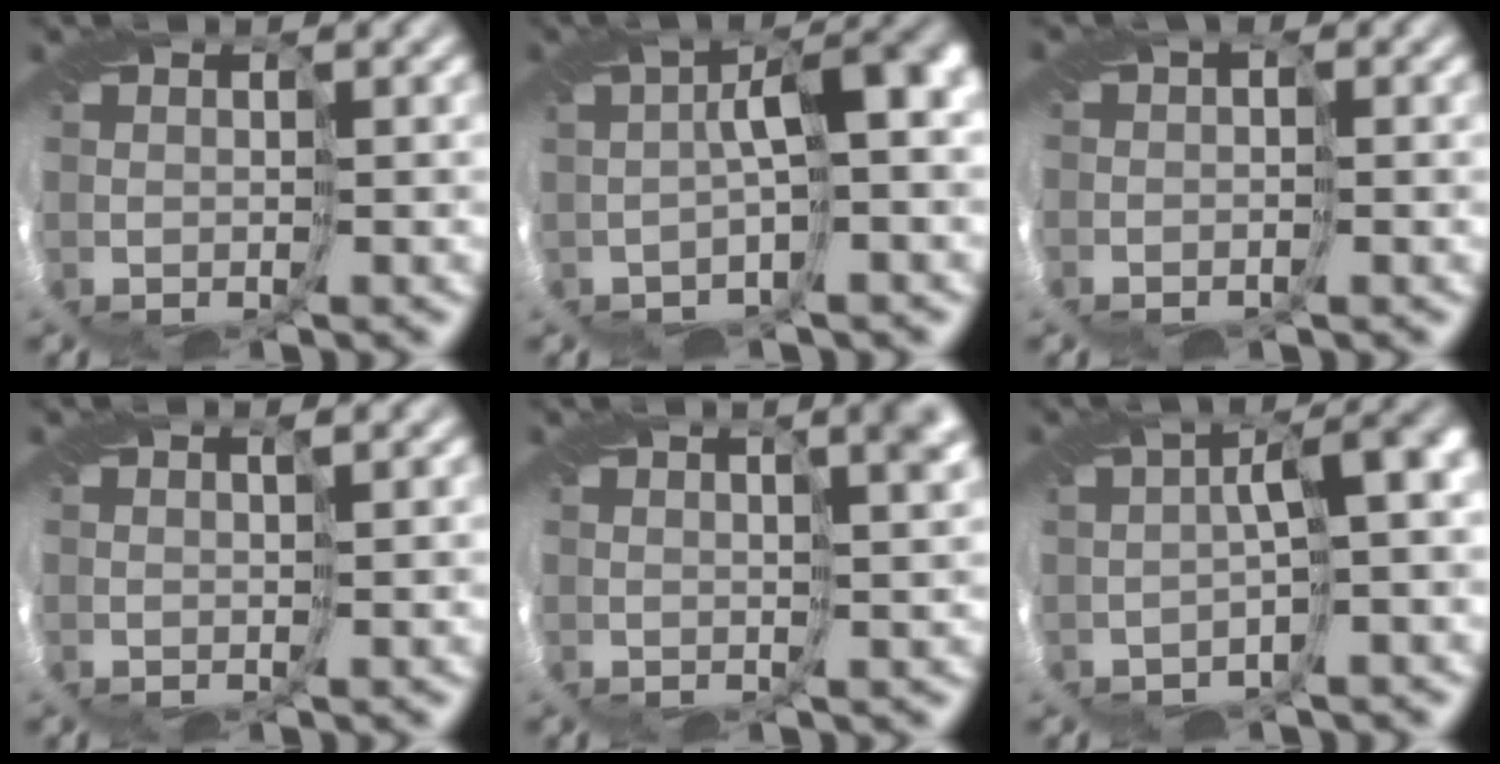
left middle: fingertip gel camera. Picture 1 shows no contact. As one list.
[{"total": 4.5, "force": [-0.2, 0.4, 4.5], "torque": [-0.070, 0.018, -0.005]}, {"total": 2.0, "force": [-0.9, 1.3, 1.2], "torque": [-0.018, 0.004, -0.012]}, {"total": 0.8, "force": [0.6, -0.6, -0.1], "torque": [0.002, 0.005, 0.009]}, {"total": 4.2, "force": [2.3, 1.0, 3.4], "torque": [-0.035, 0.001, 0.043]}, {"total": 4.3, "force": [-0.7, 0.5, 4.2], "torque": [-0.052, 0.014, -0.011]}]